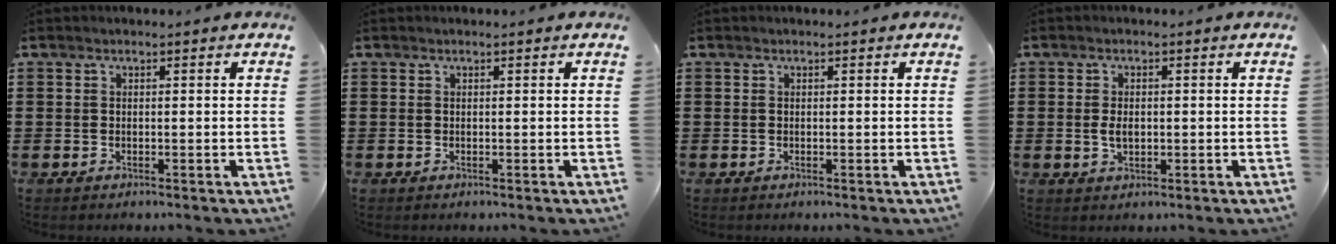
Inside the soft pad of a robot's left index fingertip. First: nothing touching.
{"total": 0.0}
{"total": 0.0}
{"total": 2.6, "force": [0.0, 1.4, 2.1], "torque": [-0.049, 0.002, -0.004]}